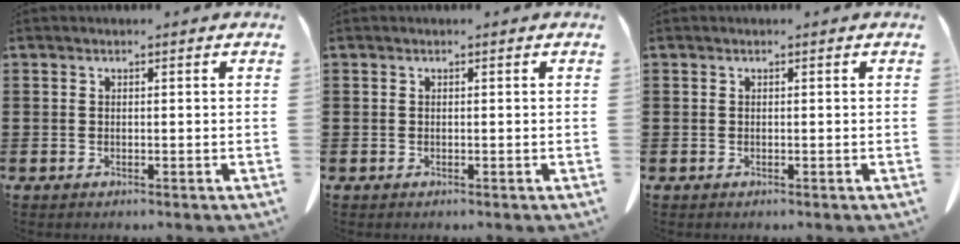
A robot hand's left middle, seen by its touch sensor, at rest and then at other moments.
{"total": 0.0}
{"total": 0.0}